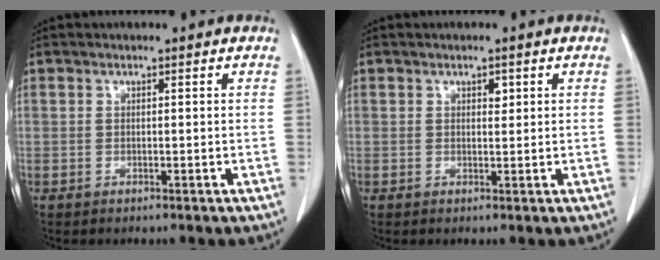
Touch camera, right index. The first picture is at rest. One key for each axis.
{"total": 1.1, "fx": 0.5, "fy": 0.6, "fz": 0.8, "tx": -0.008, "ty": -0.002, "tz": 0.007}